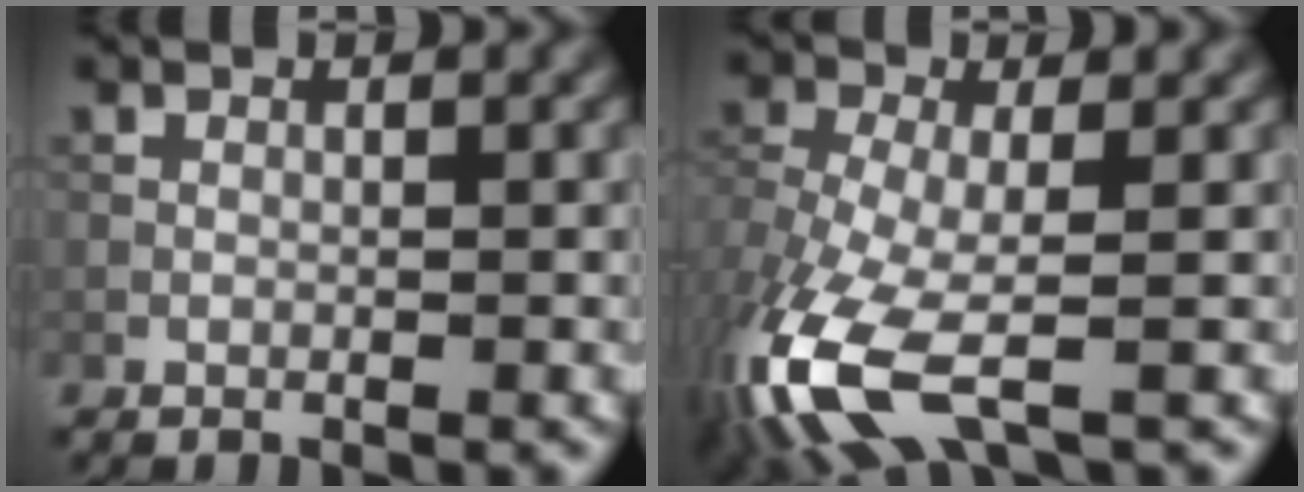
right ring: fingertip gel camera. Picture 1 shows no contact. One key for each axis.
{"total": 9.6, "fx": -4.2, "fy": 4.2, "fz": 7.5, "tx": -0.191, "ty": -0.023, "tz": -0.085}